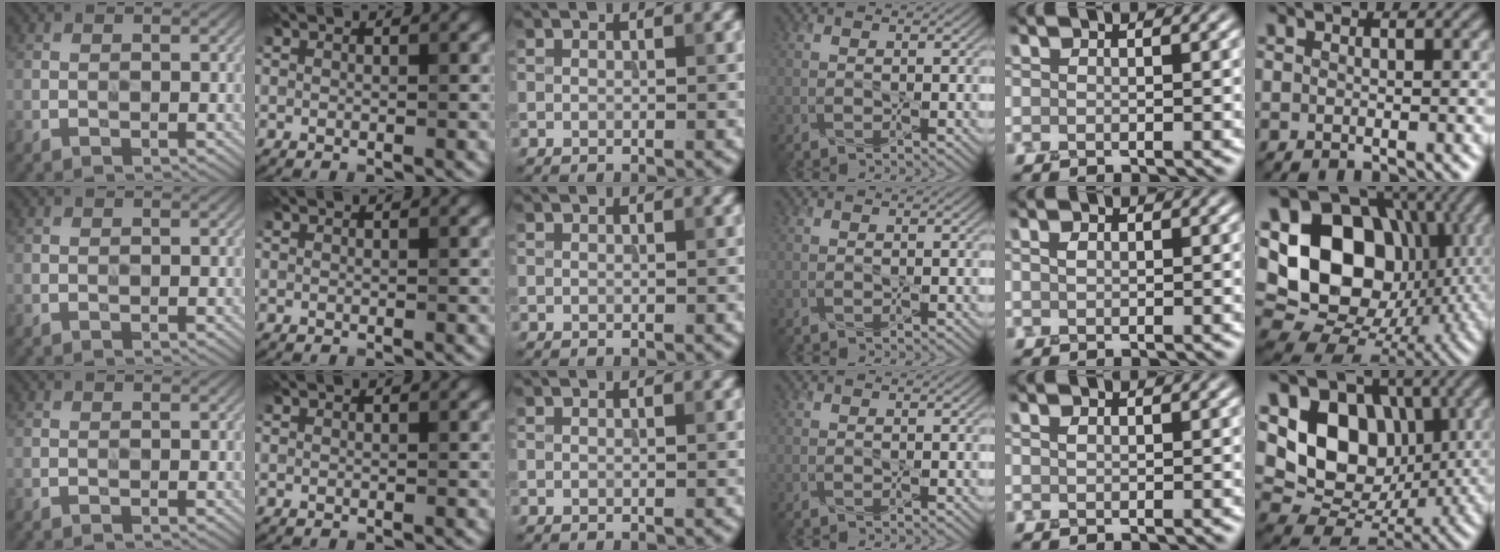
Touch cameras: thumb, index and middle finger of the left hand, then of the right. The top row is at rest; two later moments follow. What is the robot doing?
{"motion": "press", "object": "button"}